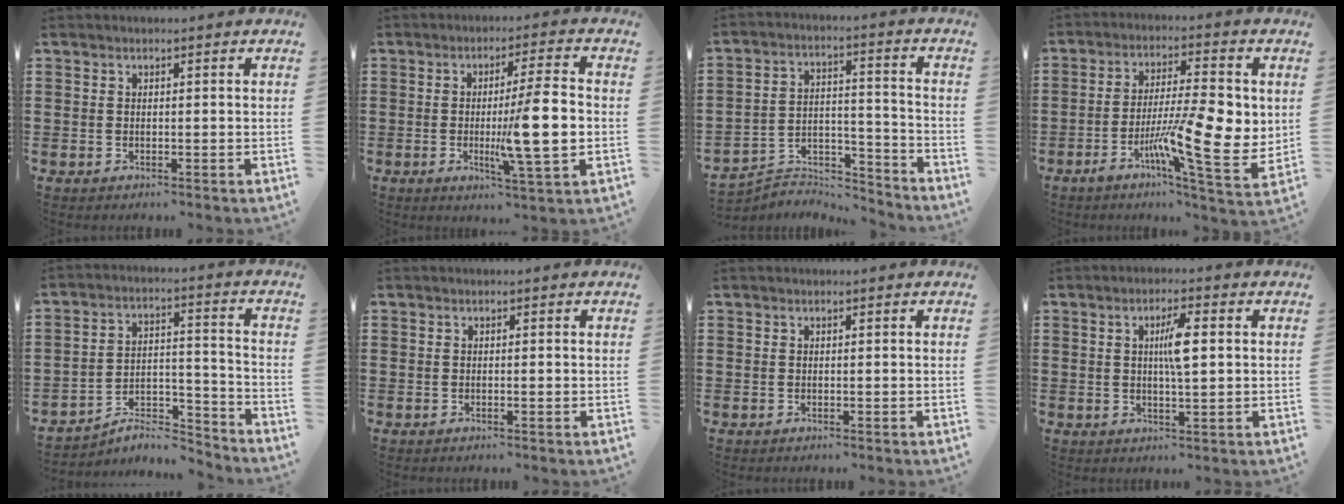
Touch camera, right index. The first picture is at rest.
{"total": 10.2, "force": [-1.0, 0.9, 10.2], "torque": [-0.156, -0.012, -0.022]}
{"total": 5.3, "force": [-5.1, 1.2, 0.8], "torque": [-0.022, 0.003, -0.105]}
{"total": 13.0, "force": [-1.4, 3.3, 12.6], "torque": [-0.211, -0.025, -0.028]}
{"total": 6.3, "force": [-5.8, 1.5, 2.0], "torque": [-0.028, 0.011, -0.112]}
{"total": 0.5, "force": [-0.1, -0.1, 0.5], "torque": [-0.008, -0.004, -0.003]}
{"total": 0.0}
{"total": 4.9, "force": [0.8, 1.1, 4.7], "torque": [-0.083, 0.002, 0.008]}